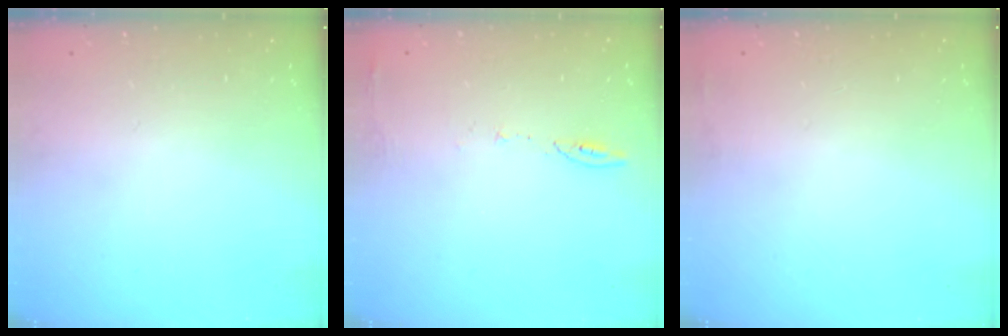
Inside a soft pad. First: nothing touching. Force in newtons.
{"total": 5.8, "press": 5.7, "slide": 0.9}
{"total": 2.9, "press": 2.4, "slide": 1.6}